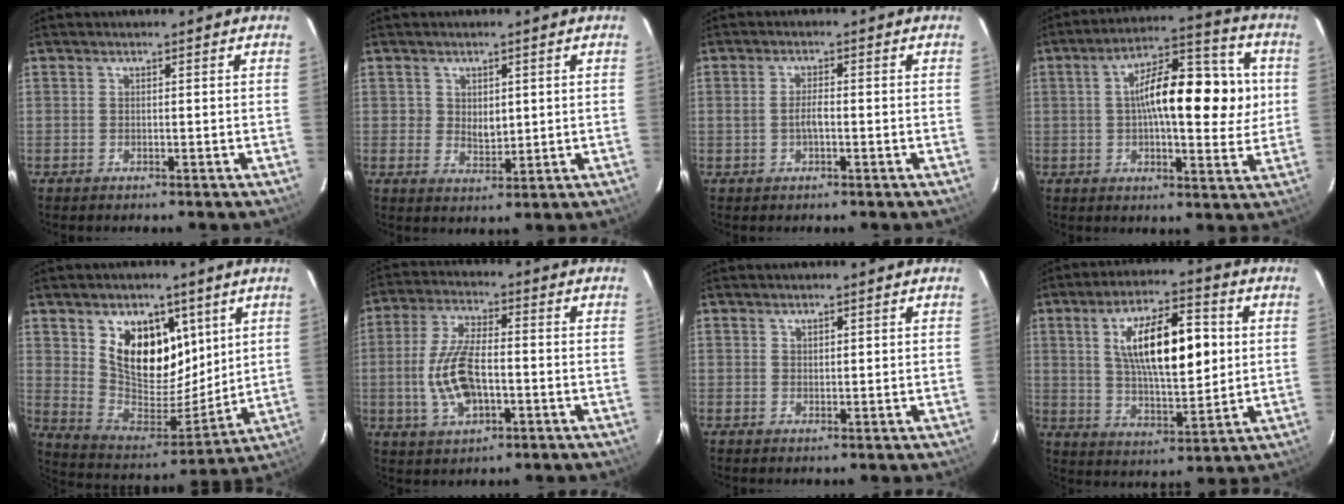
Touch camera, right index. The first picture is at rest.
{"total": 3.4, "force": [0.7, 2.7, 1.9], "torque": [-0.030, -0.001, 0.015]}
{"total": 2.5, "force": [-0.6, 0.8, 2.3], "torque": [-0.045, 0.003, -0.011]}
{"total": 16.7, "force": [2.0, 6.5, 15.3], "torque": [-0.249, 0.027, 0.020]}
{"total": 16.5, "force": [7.4, 10.5, 10.4], "torque": [-0.188, -0.004, 0.145]}
{"total": 11.5, "force": [-2.2, 5.1, 10.1], "torque": [-0.209, 0.002, -0.036]}
{"total": 0.9, "force": [0.7, 0.5, 0.3], "torque": [-0.003, 0.002, 0.013]}
{"total": 16.3, "force": [3.4, 5.9, 14.8], "torque": [-0.246, 0.016, 0.062]}